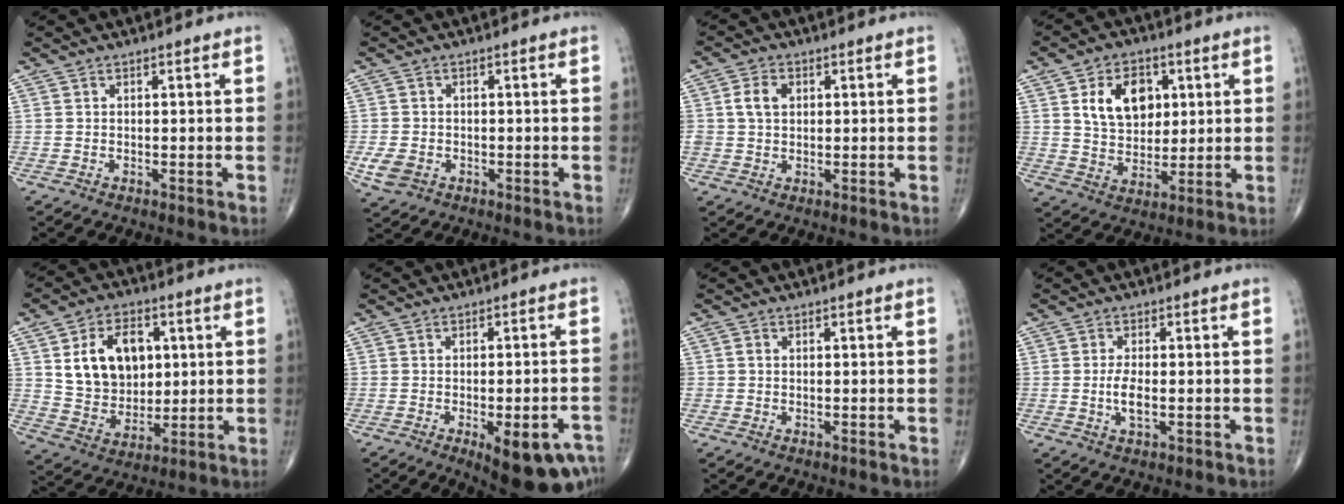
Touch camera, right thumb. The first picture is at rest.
{"total": 4.3, "force": [-1.4, 3.3, 2.4], "torque": [-0.048, -0.001, -0.019]}
{"total": 4.5, "force": [0.9, 3.4, 2.8], "torque": [-0.048, 0.003, 0.015]}
{"total": 11.6, "force": [3.6, 8.2, 7.4], "torque": [-0.085, -0.012, 0.067]}
{"total": 14.3, "force": [3.5, 10.3, 9.3], "torque": [-0.115, -0.011, 0.069]}
{"total": 12.8, "force": [-6.6, 4.5, 10.0], "torque": [-0.089, 0.021, -0.076]}
{"total": 1.0, "force": [0.0, 0.9, 0.3], "torque": [0.000, 0.002, -0.001]}
{"total": 3.9, "force": [-0.6, 1.6, 3.5], "torque": [-0.070, -0.004, -0.012]}